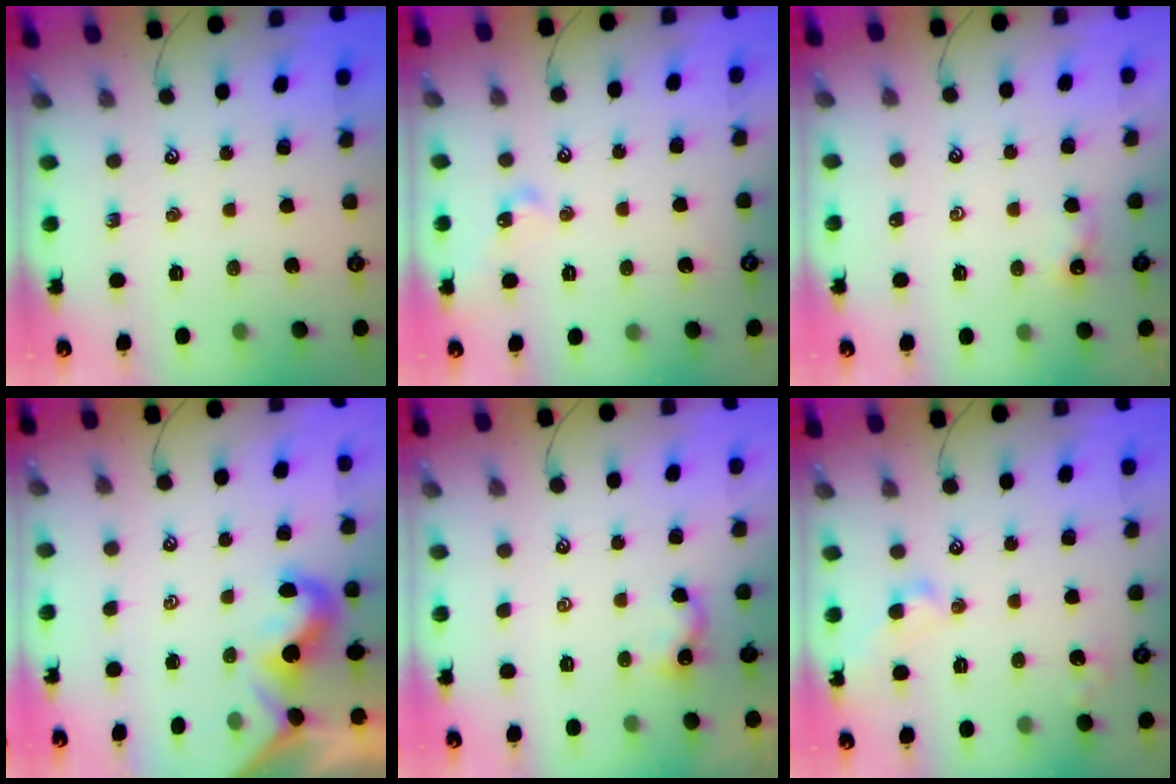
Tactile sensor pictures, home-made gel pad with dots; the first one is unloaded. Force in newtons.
{"total": 2.0, "press": 1.9, "slide": 0.5}
{"total": 1.0, "press": 0.9, "slide": 0.4}
{"total": 2.2, "press": 2.1, "slide": 0.6}
{"total": 2.9, "press": 2.9, "slide": 0.3}
{"total": 3.9, "press": 3.8, "slide": 0.7}